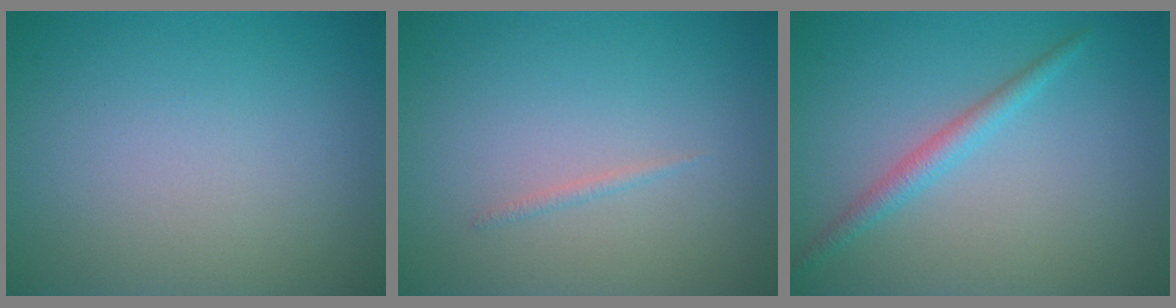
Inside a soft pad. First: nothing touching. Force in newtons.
{"total": 0.5, "press": 0.5, "slide": 0.0}
{"total": 2.0, "press": 2.0, "slide": 0.0}